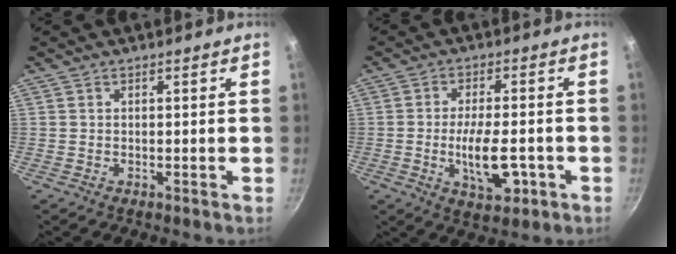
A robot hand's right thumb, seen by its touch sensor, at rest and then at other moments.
{"total": 9.2, "force": [-2.4, 3.9, 7.9], "torque": [-0.131, 0.003, -0.033]}